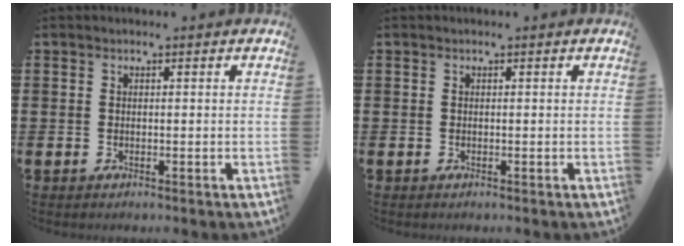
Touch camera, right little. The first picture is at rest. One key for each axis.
{"total": 0.0}